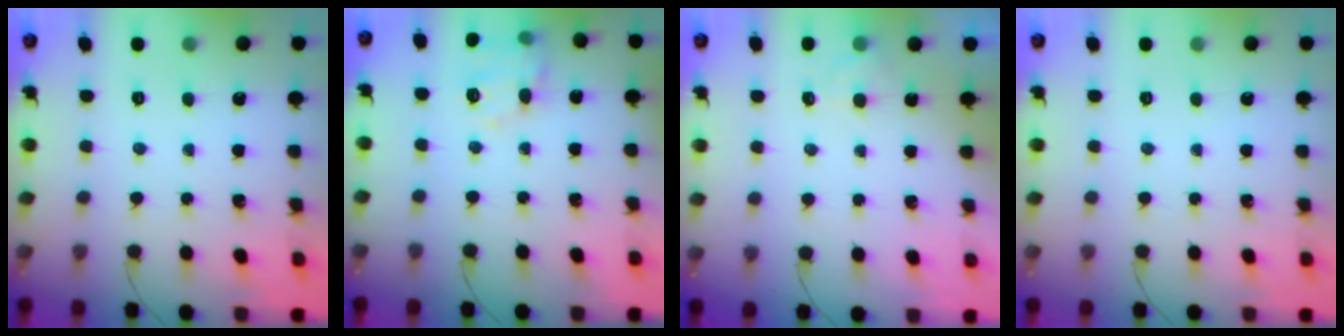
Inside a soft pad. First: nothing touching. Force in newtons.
{"total": 12.0, "press": 11.9, "slide": 1.7}
{"total": 2.5, "press": 2.0, "slide": 1.5}
{"total": 0.0}